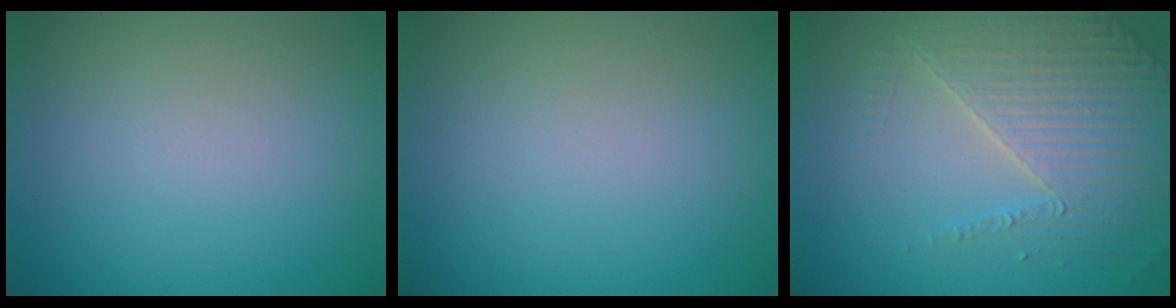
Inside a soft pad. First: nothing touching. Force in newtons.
{"total": 0.0}
{"total": 4.0, "press": 3.8, "slide": 1.2}